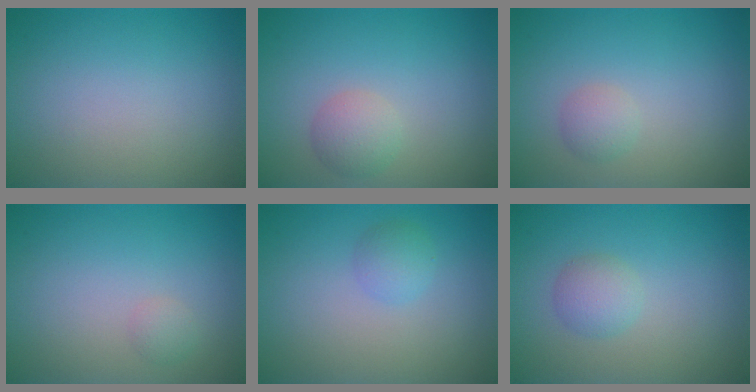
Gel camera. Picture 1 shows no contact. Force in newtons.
{"total": 2.2, "press": 2.2, "slide": 0.1}
{"total": 1.4, "press": 1.4, "slide": 0.1}
{"total": 0.8, "press": 0.8, "slide": 0.0}
{"total": 1.6, "press": 1.6, "slide": 0.0}
{"total": 2.0, "press": 2.0, "slide": 0.1}